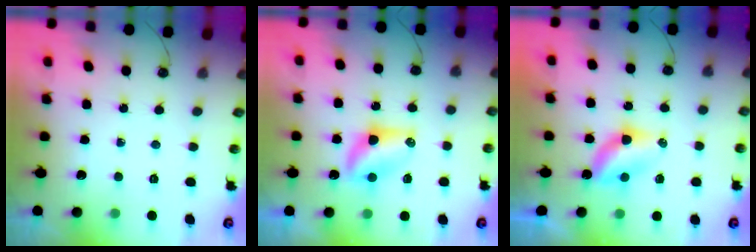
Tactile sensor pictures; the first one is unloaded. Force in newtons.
{"total": 6.8, "press": 6.8, "slide": 0.5}
{"total": 5.3, "press": 5.2, "slide": 0.6}